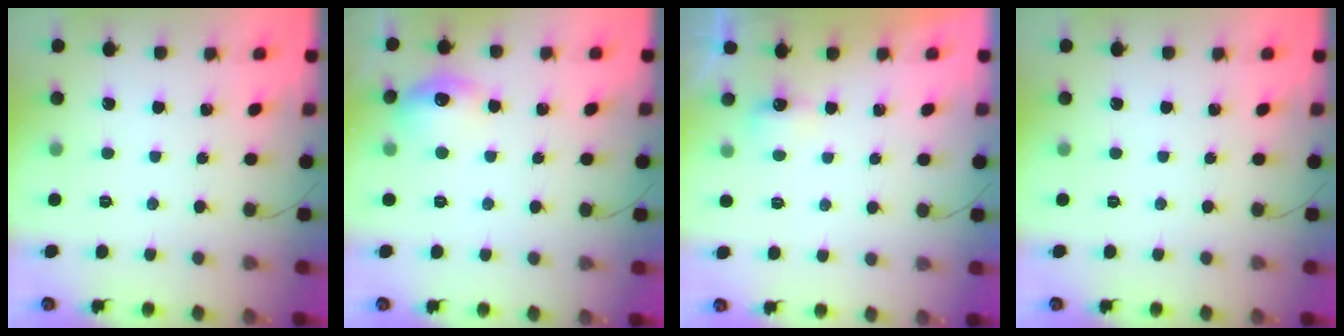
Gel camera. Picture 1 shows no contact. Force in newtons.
{"total": 10.5, "press": 10.5, "slide": 0.7}
{"total": 3.4, "press": 3.3, "slide": 0.8}
{"total": 0.0}